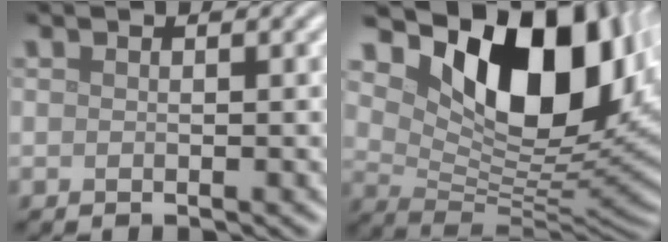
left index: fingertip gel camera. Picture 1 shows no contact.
{"total": 13.2, "force": [5.6, 7.0, 9.7], "torque": [-0.148, -0.011, 0.111]}